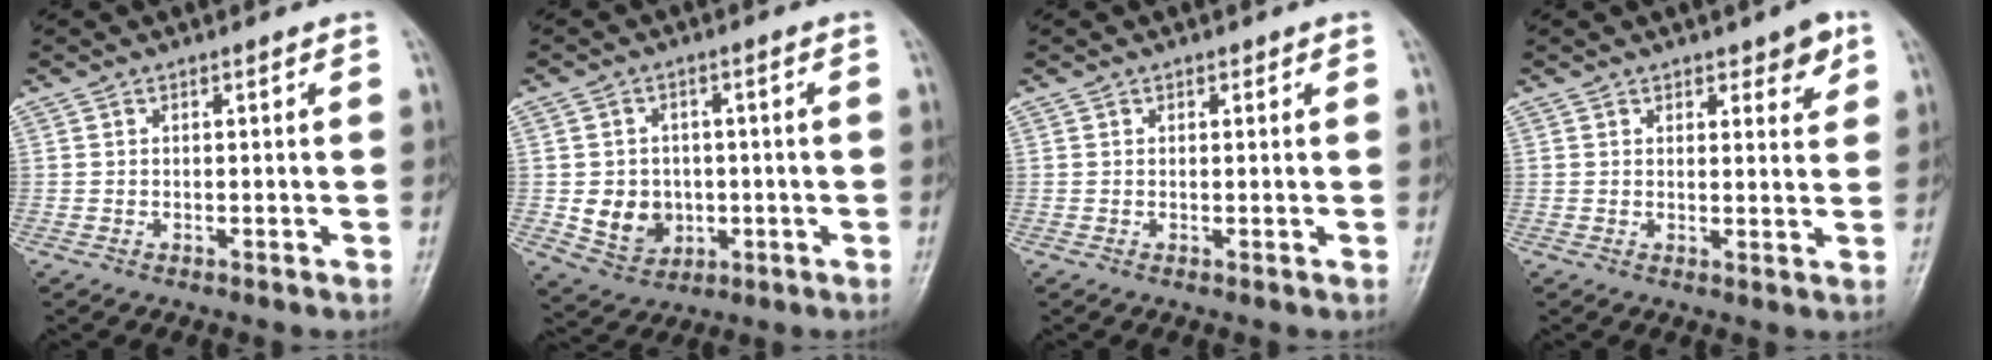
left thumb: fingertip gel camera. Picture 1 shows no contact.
{"total": 7.7, "force": [-0.9, 6.7, 3.8], "torque": [-0.032, 0.002, -0.003]}
{"total": 0.7, "force": [0.4, 0.5, 0.3], "torque": [0.003, -0.001, 0.003]}
{"total": 4.6, "force": [2.7, 2.1, 3.1], "torque": [-0.017, -0.014, 0.031]}